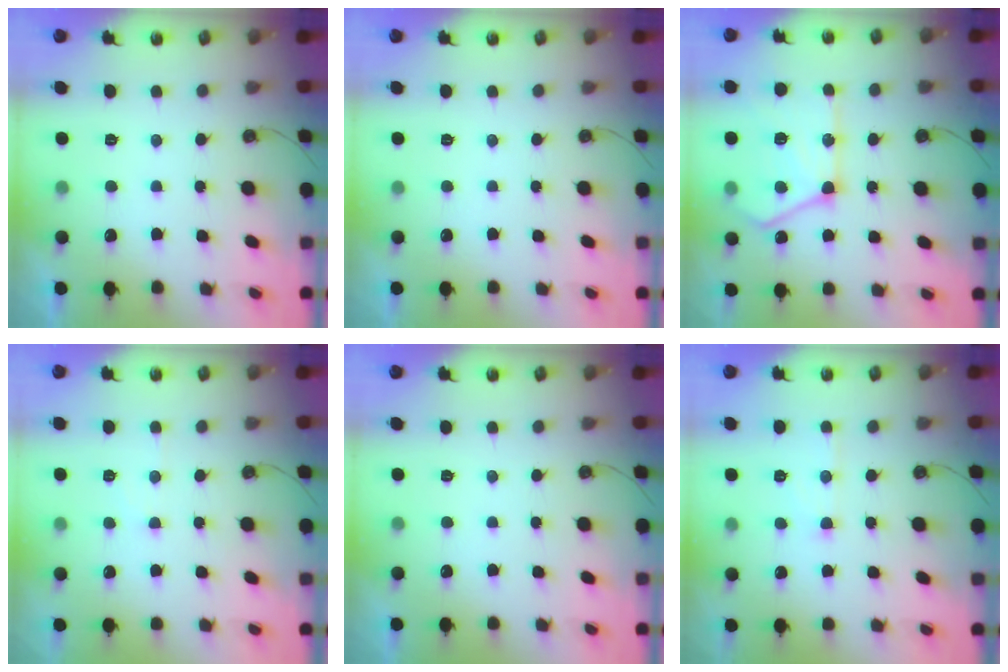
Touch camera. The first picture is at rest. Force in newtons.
{"total": 0.0}
{"total": 19.9, "press": 19.8, "slide": 1.5}
{"total": 6.1, "press": 6.1, "slide": 0.7}
{"total": 0.0}
{"total": 7.4, "press": 7.4, "slide": 0.5}